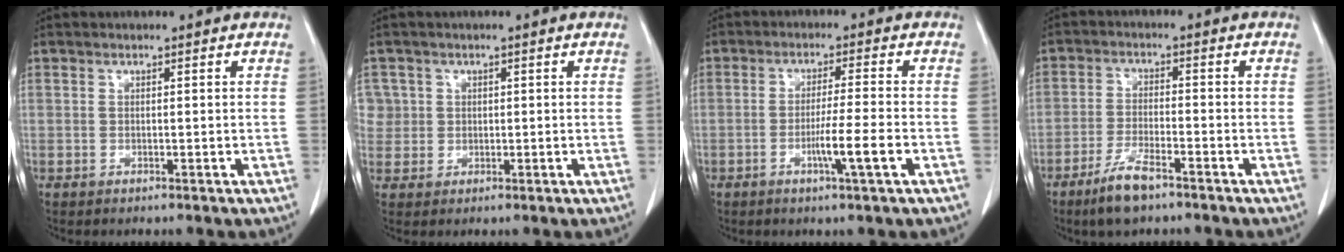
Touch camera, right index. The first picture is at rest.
{"total": 3.4, "force": [0.9, 3.3, -0.3], "torque": [0.022, 0.008, 0.018]}
{"total": 5.9, "force": [-2.1, -0.8, 5.5], "torque": [-0.095, -0.011, -0.037]}
{"total": 6.4, "force": [-4.5, 1.2, 4.3], "torque": [-0.091, -0.008, -0.082]}